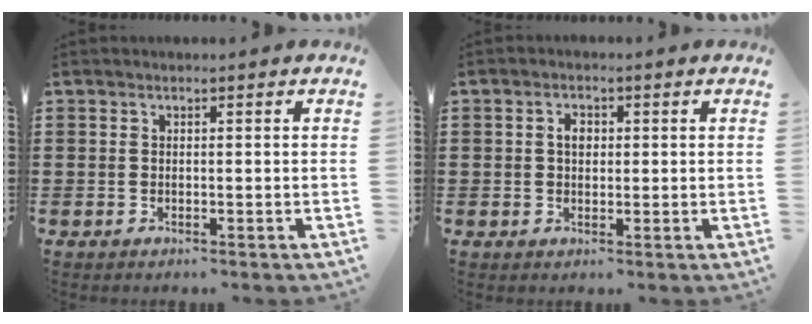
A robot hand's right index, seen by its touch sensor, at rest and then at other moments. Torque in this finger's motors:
{"motor_torque": [0.49, -0.23, 0.24, 0.05]}